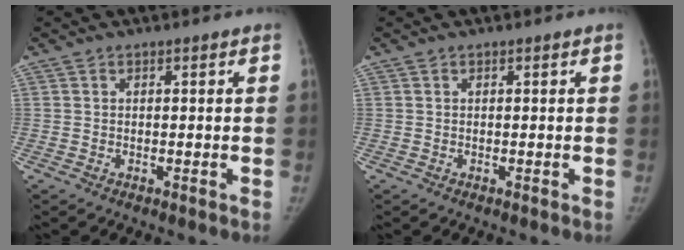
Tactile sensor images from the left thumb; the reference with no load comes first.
{"total": 0.0}